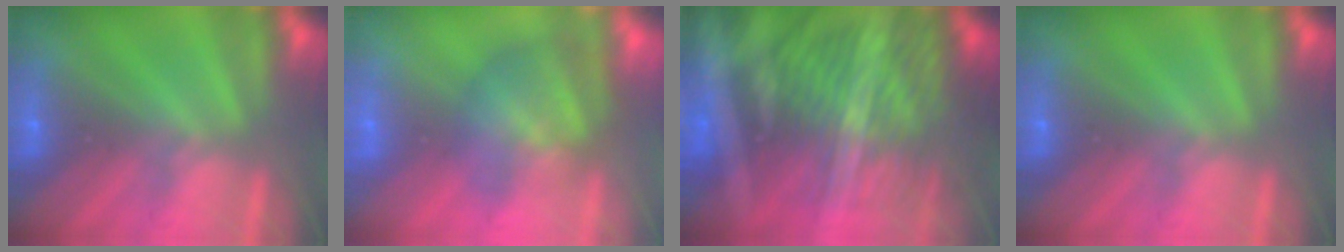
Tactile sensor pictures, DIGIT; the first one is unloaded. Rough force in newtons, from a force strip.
{"total": 3.9}
{"total": 9.7}
{"total": 0.0}